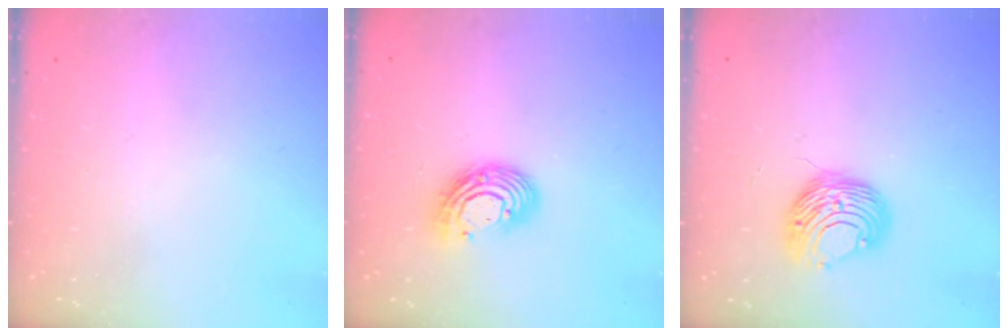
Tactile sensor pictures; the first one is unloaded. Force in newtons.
{"total": 11.3, "press": 11.2, "slide": 0.9}
{"total": 10.1, "press": 10.1, "slide": 0.7}